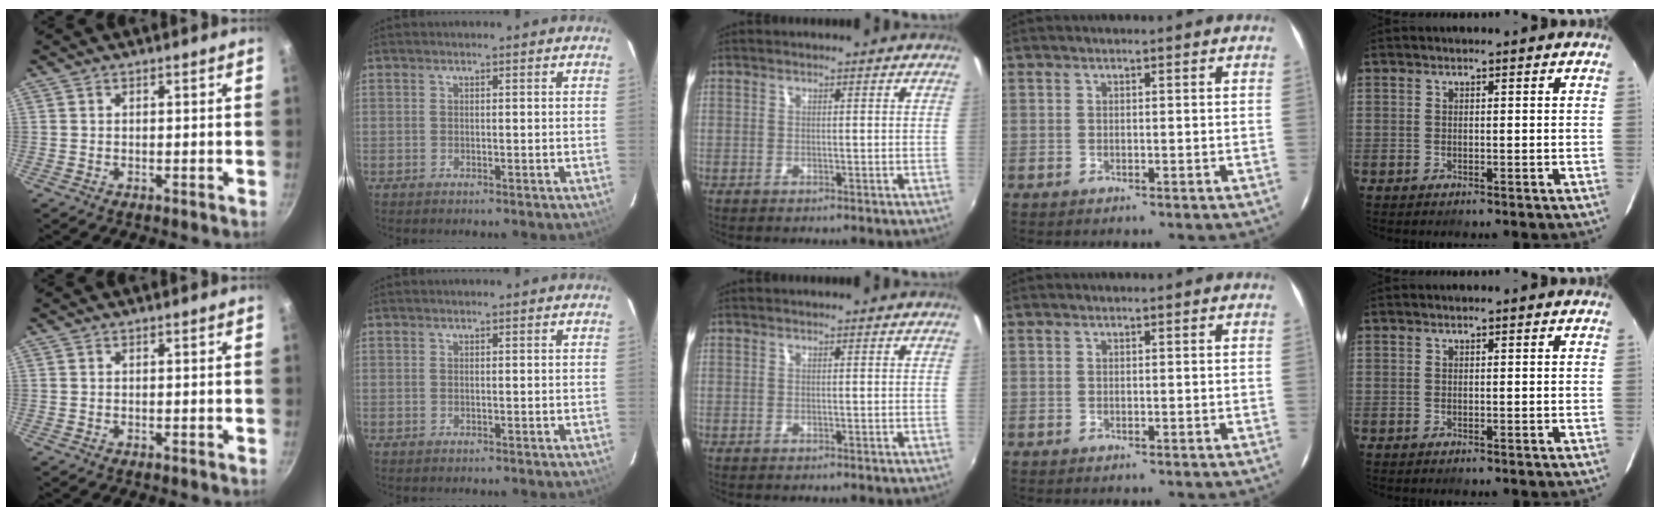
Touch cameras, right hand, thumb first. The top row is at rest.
{}